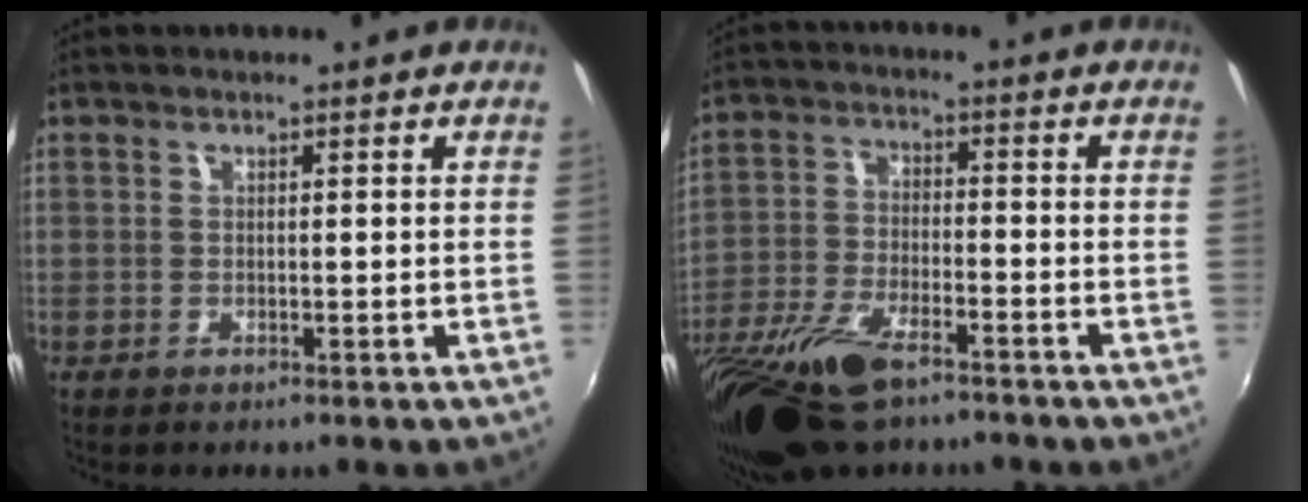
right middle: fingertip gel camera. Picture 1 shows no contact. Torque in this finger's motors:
{"motor_torque": [1.09, -1.05, 0.57, 0.19]}